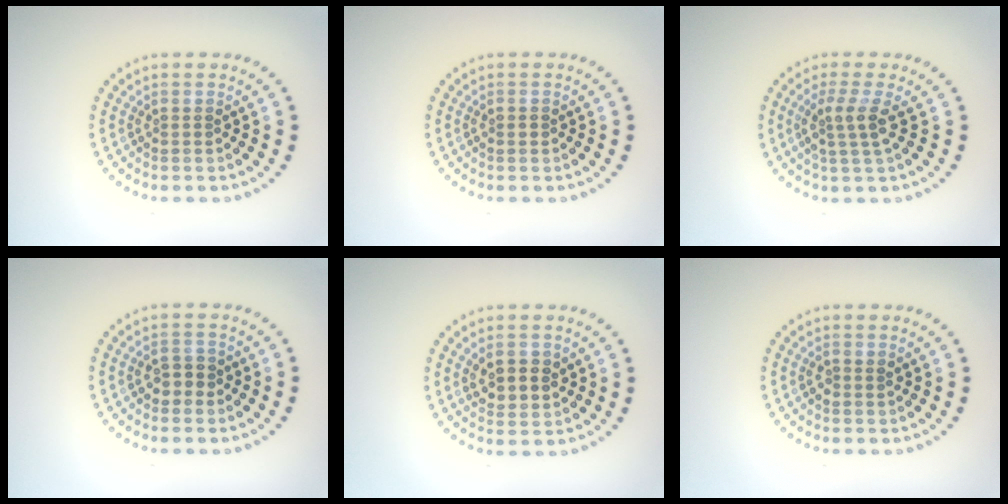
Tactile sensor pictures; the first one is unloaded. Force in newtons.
{"total": 0.7, "press": 0.7, "slide": 0.1}
{"total": 2.6, "press": 2.0, "slide": 1.7}
{"total": 1.9, "press": 1.8, "slide": 0.5}
{"total": 3.0, "press": 3.0, "slide": 0.6}
{"total": 0.9, "press": 0.9, "slide": 0.2}